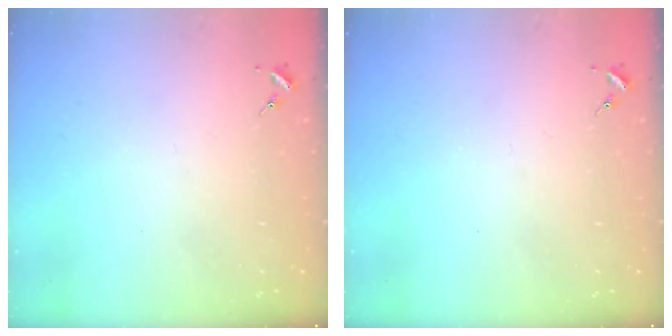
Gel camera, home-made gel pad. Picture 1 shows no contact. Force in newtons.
{"total": 0.0}